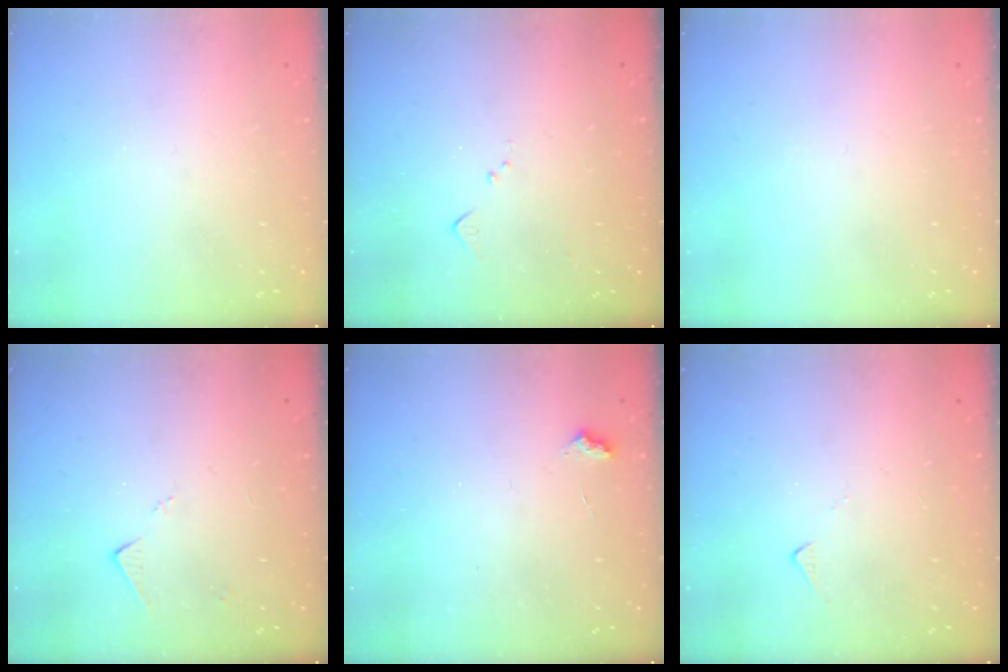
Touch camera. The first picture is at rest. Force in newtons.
{"total": 4.9, "press": 4.8, "slide": 0.7}
{"total": 0.0}
{"total": 4.2, "press": 4.1, "slide": 0.6}
{"total": 3.0, "press": 2.9, "slide": 0.5}
{"total": 5.0, "press": 5.0, "slide": 0.4}